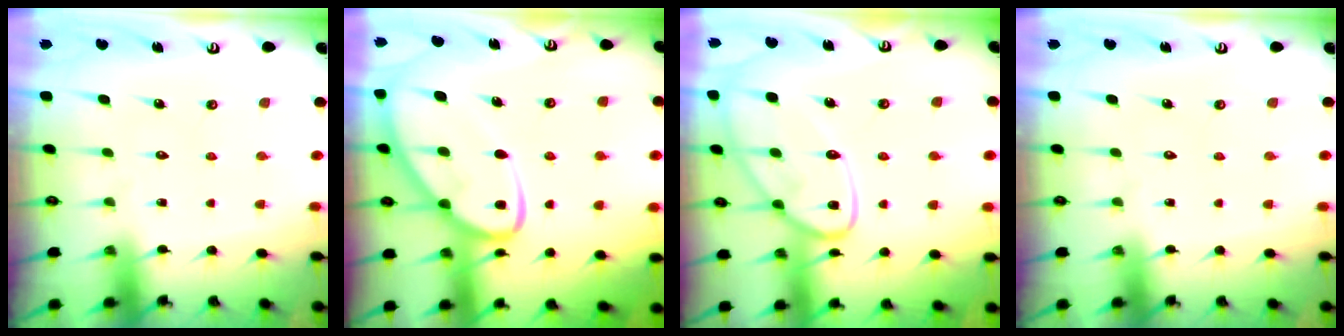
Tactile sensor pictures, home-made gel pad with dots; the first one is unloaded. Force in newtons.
{"total": 12.6, "press": 12.6, "slide": 1.2}
{"total": 14.9, "press": 14.9, "slide": 1.3}
{"total": 0.0}